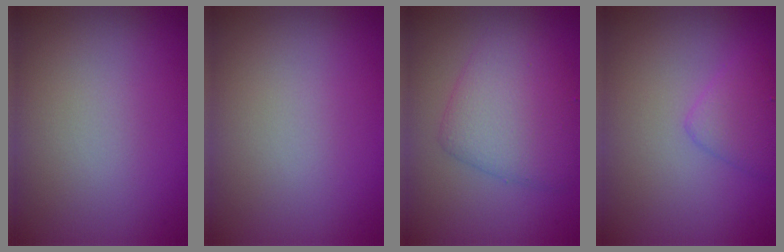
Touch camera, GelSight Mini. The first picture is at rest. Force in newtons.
{"total": 0.0}
{"total": 4.7, "press": 4.7, "slide": 0.2}
{"total": 2.0, "press": 2.0, "slide": 0.1}